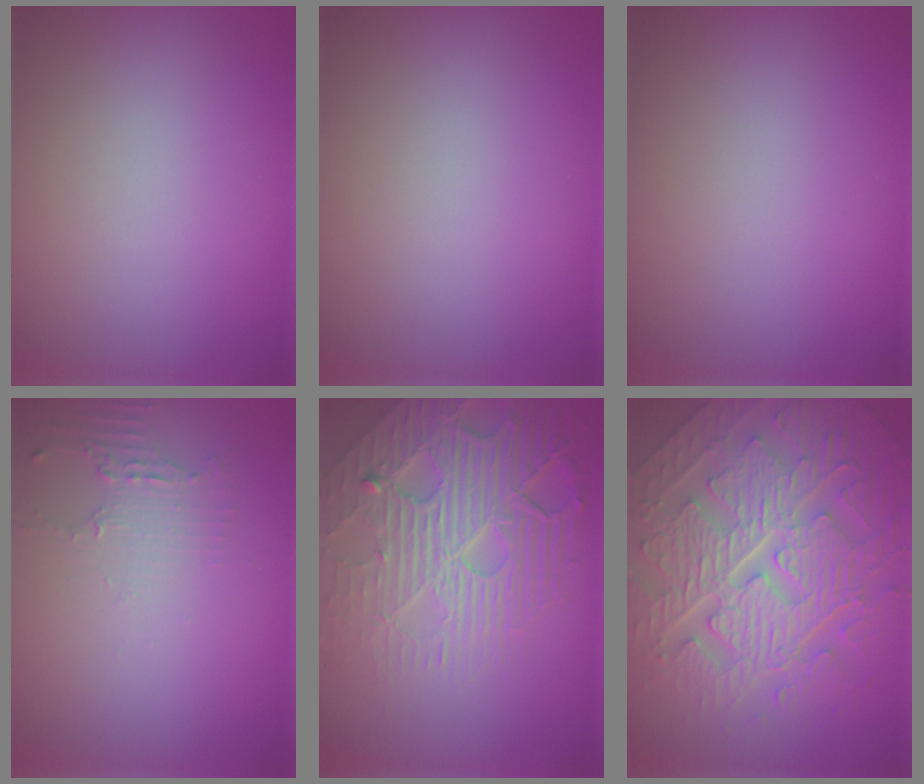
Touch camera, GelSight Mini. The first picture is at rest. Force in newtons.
{"total": 0.0}
{"total": 0.0}
{"total": 2.0, "press": 1.4, "slide": 1.4}
{"total": 8.7, "press": 5.9, "slide": 6.4}
{"total": 10.9, "press": 7.4, "slide": 8.0}